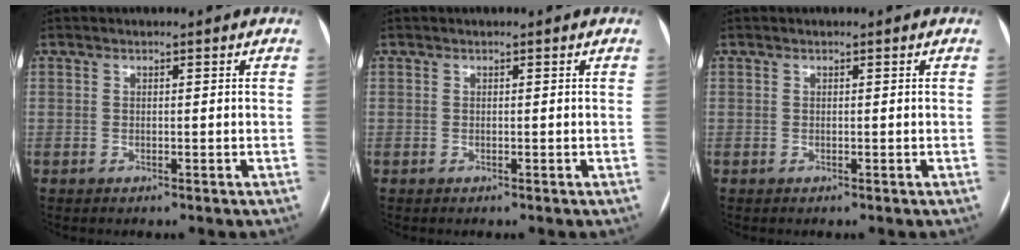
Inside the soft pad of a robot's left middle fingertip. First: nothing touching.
{"total": 0.0}
{"total": 0.0}